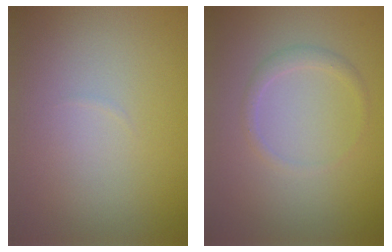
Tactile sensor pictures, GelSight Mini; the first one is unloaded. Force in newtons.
{"total": 1.2, "press": 1.2, "slide": 0.2}